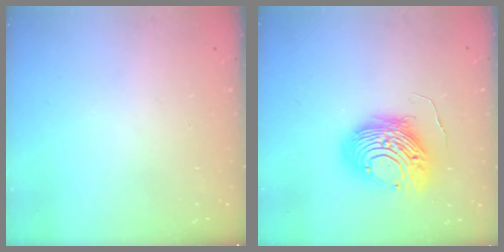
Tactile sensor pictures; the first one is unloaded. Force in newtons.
{"total": 12.9, "press": 12.9, "slide": 0.6}